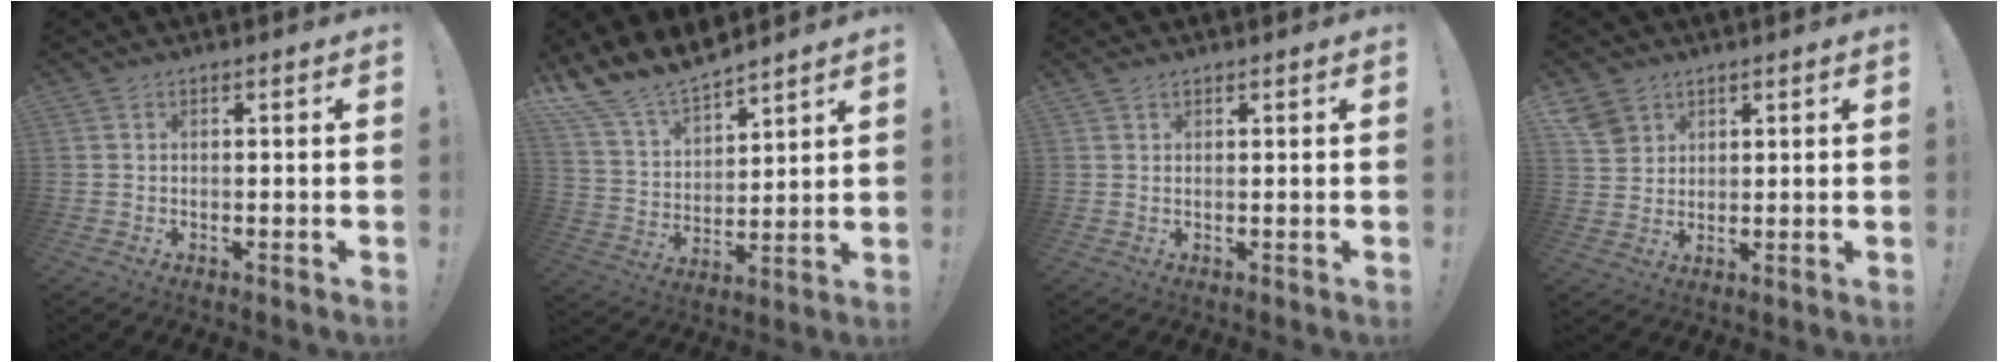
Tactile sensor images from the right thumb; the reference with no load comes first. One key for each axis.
{"total": 13.5, "fx": 12.4, "fy": 3.9, "fz": 3.4, "tx": -0.095, "ty": -0.100, "tz": 0.233}
{"total": 1.1, "fx": 1.0, "fy": 0.3, "fz": 0.4, "tx": -0.003, "ty": -0.003, "tz": 0.017}
{"total": 6.0, "fx": 3.7, "fy": 4.4, "fz": 1.6, "tx": -0.027, "ty": -0.017, "tz": 0.075}